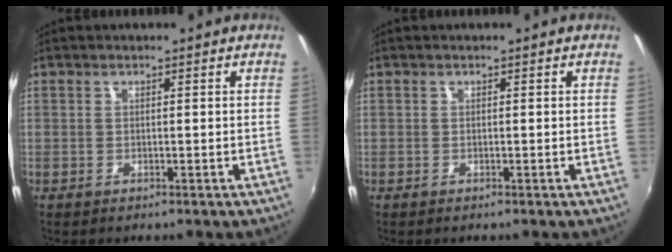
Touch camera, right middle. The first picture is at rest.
{"total": 0.0}